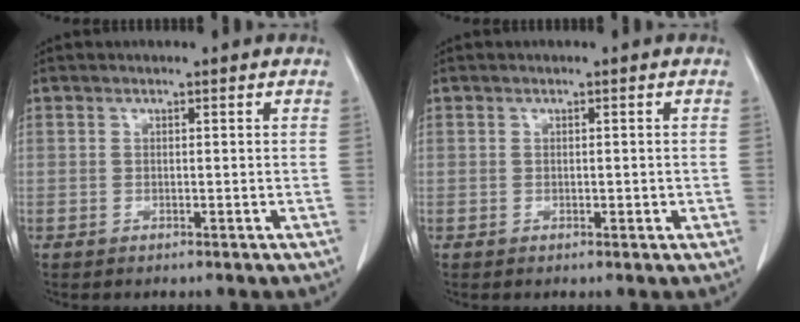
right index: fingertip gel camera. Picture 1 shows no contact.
{"total": 0.9, "force": [-0.1, 0.6, 0.7], "torque": [-0.010, 0.002, 0.001]}